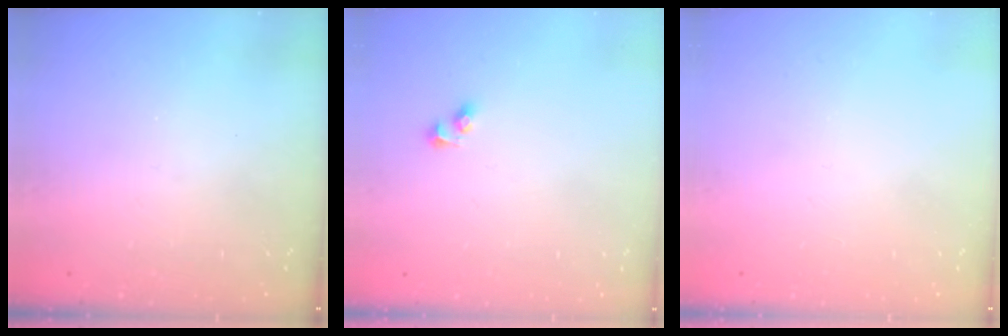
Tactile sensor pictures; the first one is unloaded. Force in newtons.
{"total": 2.7, "press": 2.5, "slide": 1.2}
{"total": 0.0}